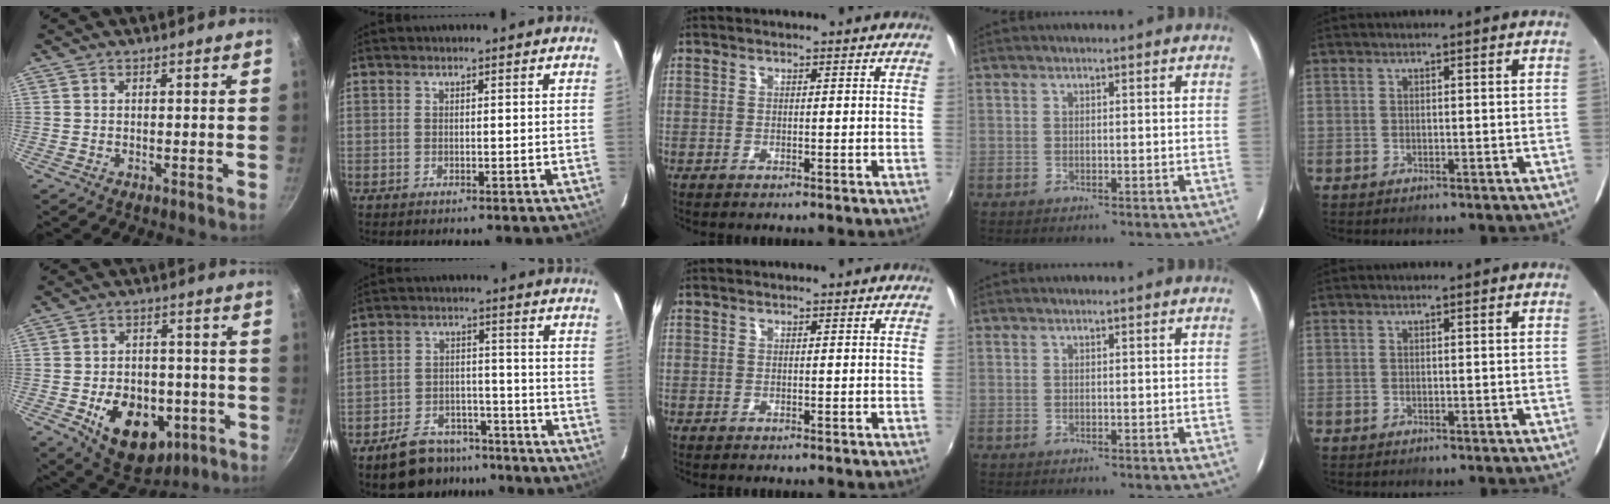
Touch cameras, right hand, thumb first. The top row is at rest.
{"thumb": {"total": 16.4, "force": [-5.2, 11.4, 10.5], "torque": [-0.122, 0.022, -0.057]}, "index": {"total": 11.3, "force": [-8.9, 6.0, 3.4], "torque": [-0.083, 0.020, -0.118]}}